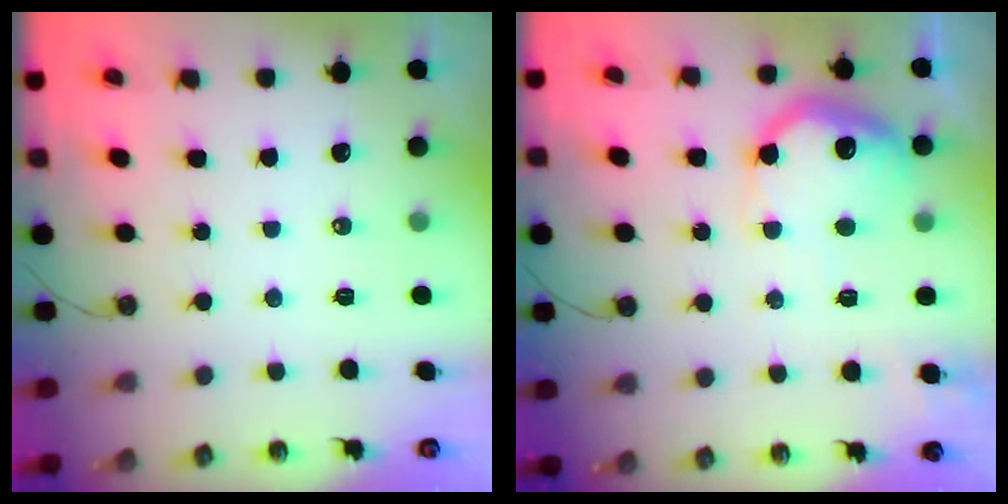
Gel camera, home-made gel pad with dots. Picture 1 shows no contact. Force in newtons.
{"total": 16.2, "press": 16.2, "slide": 1.2}